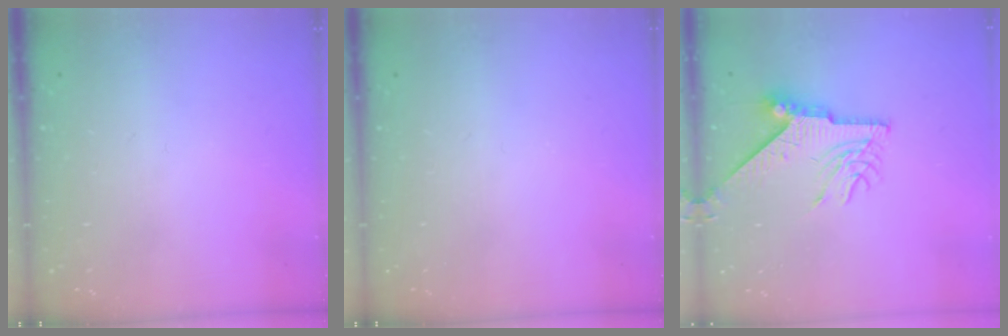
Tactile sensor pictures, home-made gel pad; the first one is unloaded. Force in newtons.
{"total": 0.0}
{"total": 9.5, "press": 9.5, "slide": 0.5}